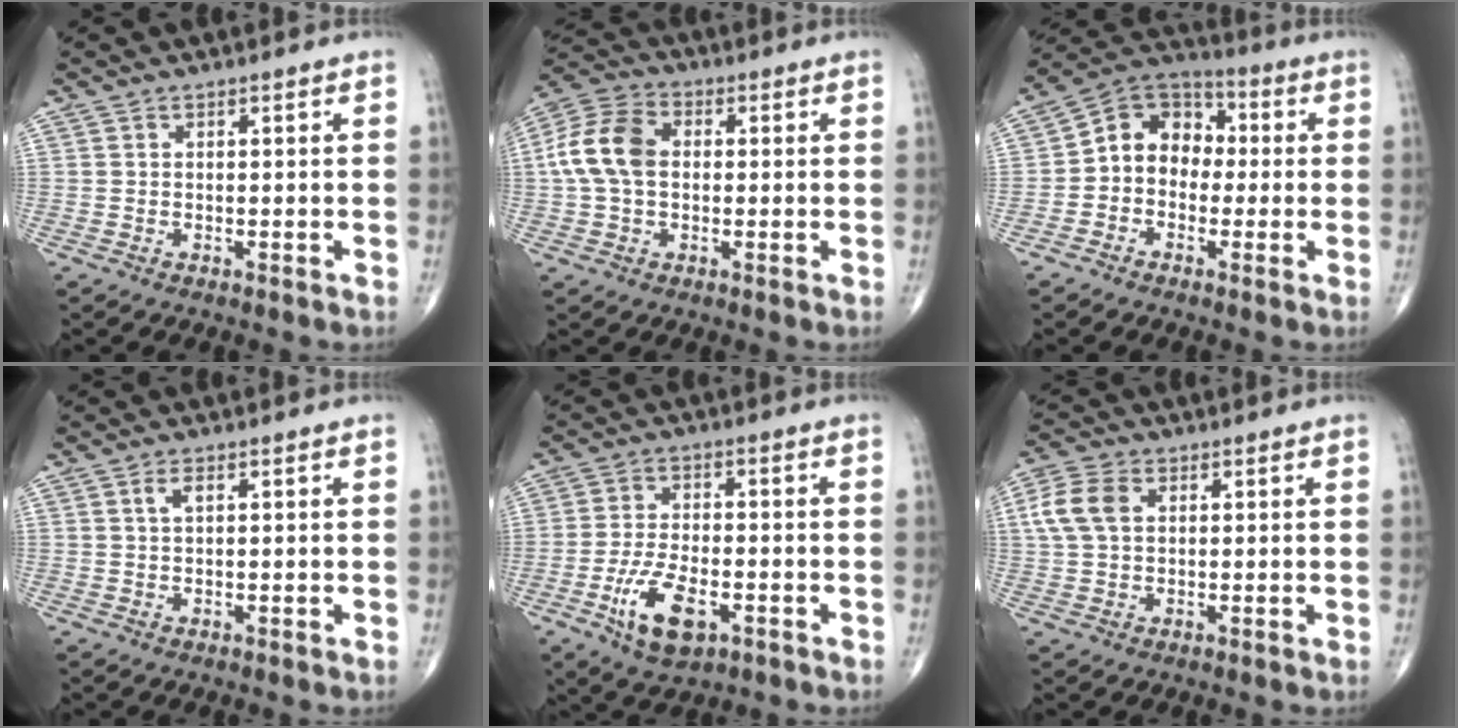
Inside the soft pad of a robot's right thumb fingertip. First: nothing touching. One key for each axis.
{"total": 10.9, "fx": 0.6, "fy": 7.5, "fz": 7.9, "tx": -0.161, "ty": 0.029, "tz": 0.003}
{"total": 10.5, "fx": -0.4, "fy": 8.5, "fz": 6.2, "tx": -0.067, "ty": 0.042, "tz": -0.025}
{"total": 1.9, "fx": 0.7, "fy": 0.8, "fz": 1.6, "tx": -0.033, "ty": 0.003, "tz": 0.015}
{"total": 9.8, "fx": -3.9, "fy": 4.6, "fz": 7.7, "tx": -0.144, "ty": 0.007, "tz": -0.065}
{"total": 7.1, "fx": 1.6, "fy": 4.8, "fz": 5.0, "tx": -0.113, "ty": 0.012, "tz": 0.029}